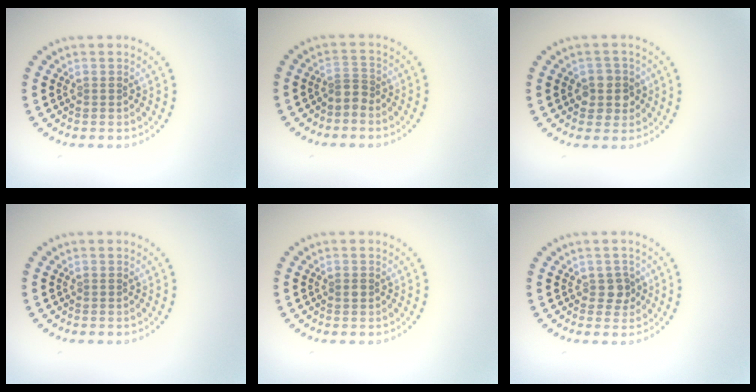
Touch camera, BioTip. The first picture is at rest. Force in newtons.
{"total": 1.3, "press": 0.9, "slide": 0.9}
{"total": 2.7, "press": 2.5, "slide": 1.0}
{"total": 0.0}
{"total": 0.7, "press": 0.7, "slide": 0.1}
{"total": 1.5, "press": 1.4, "slide": 0.7}